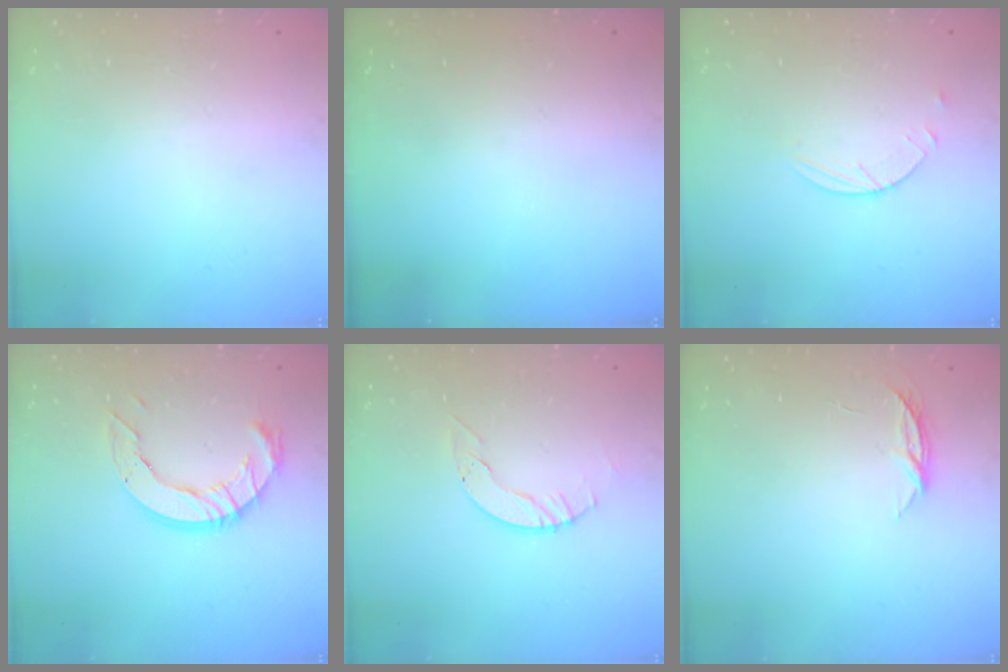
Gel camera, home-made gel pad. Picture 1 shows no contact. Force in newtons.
{"total": 0.0}
{"total": 2.9, "press": 2.8, "slide": 0.3}
{"total": 10.6, "press": 10.5, "slide": 0.9}
{"total": 4.0, "press": 4.0, "slide": 0.1}
{"total": 4.0, "press": 4.0, "slide": 0.5}